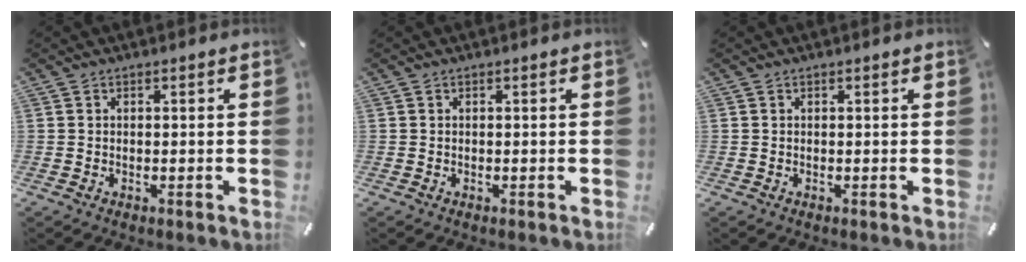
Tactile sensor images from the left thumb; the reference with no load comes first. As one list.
[{"total": 0.0}, {"total": 0.0}]